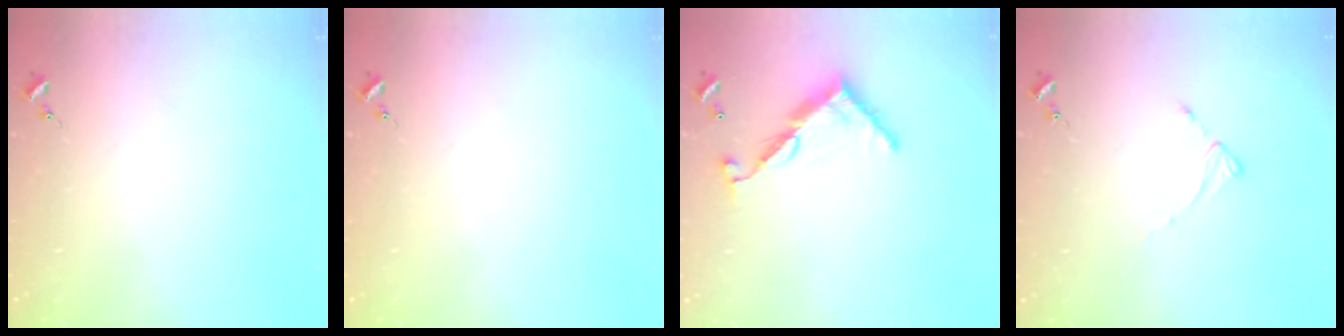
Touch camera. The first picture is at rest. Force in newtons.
{"total": 0.0}
{"total": 9.7, "press": 9.7, "slide": 0.4}
{"total": 2.3, "press": 2.3, "slide": 0.3}